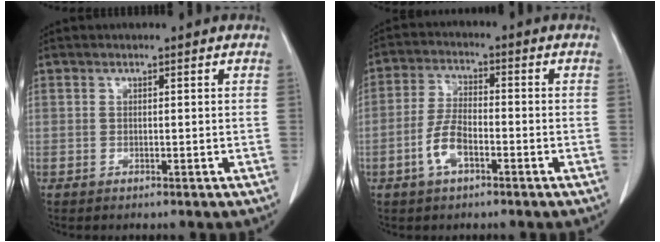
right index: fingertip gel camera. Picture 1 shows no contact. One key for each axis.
{"total": 5.8, "fx": -2.6, "fy": 2.5, "fz": 4.6, "tx": -0.100, "ty": 0.007, "tz": -0.051}